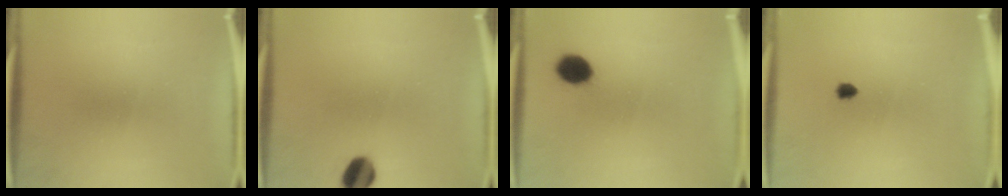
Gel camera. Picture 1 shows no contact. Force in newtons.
{"total": 6.3}
{"total": 6.8}
{"total": 1.1}